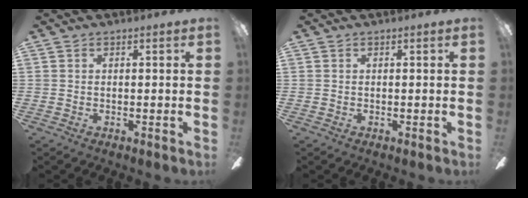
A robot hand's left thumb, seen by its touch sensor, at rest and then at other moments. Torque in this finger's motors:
{"motor_torque": [0.00, 0.00, 0.06, -0.06, 0.00]}